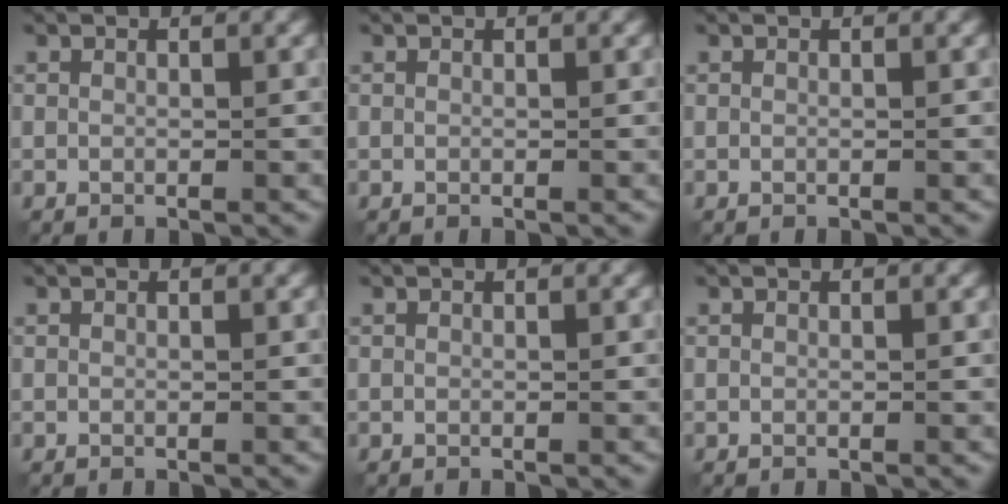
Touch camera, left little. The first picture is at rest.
{"total": 0.0}
{"total": 0.0}
{"total": 0.0}
{"total": 0.0}
{"total": 0.0}